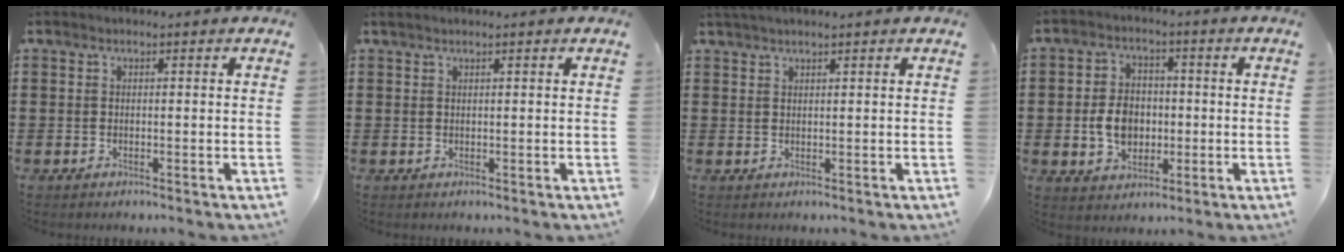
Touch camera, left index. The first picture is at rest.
{"total": 0.6, "force": [0.2, -0.2, 0.5], "torque": [-0.009, -0.002, 0.005]}
{"total": 1.3, "force": [1.0, -0.1, 0.8], "torque": [-0.017, -0.001, 0.019]}
{"total": 6.5, "force": [-0.8, 5.0, 4.1], "torque": [-0.084, 0.001, -0.022]}